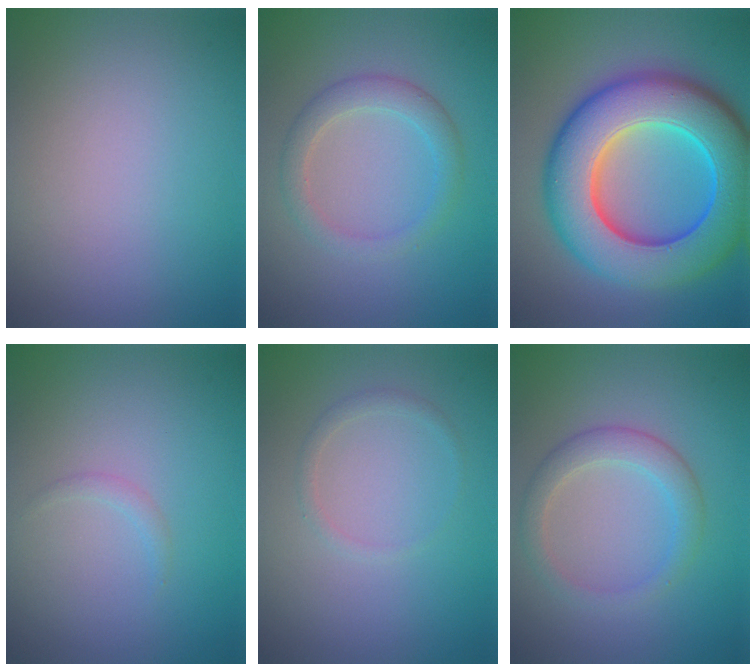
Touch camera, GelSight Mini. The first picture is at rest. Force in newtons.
{"total": 2.8, "press": 2.8, "slide": 0.3}
{"total": 13.6, "press": 13.6, "slide": 0.0}
{"total": 0.7, "press": 0.7, "slide": 0.1}
{"total": 1.0, "press": 1.0, "slide": 0.1}
{"total": 2.8, "press": 2.8, "slide": 0.2}